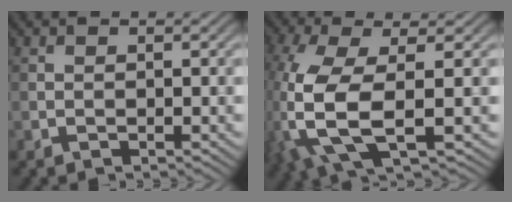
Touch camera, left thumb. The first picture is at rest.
{"total": 10.8, "force": [-1.1, 4.3, 9.8], "torque": [-0.237, -0.016, -0.025]}